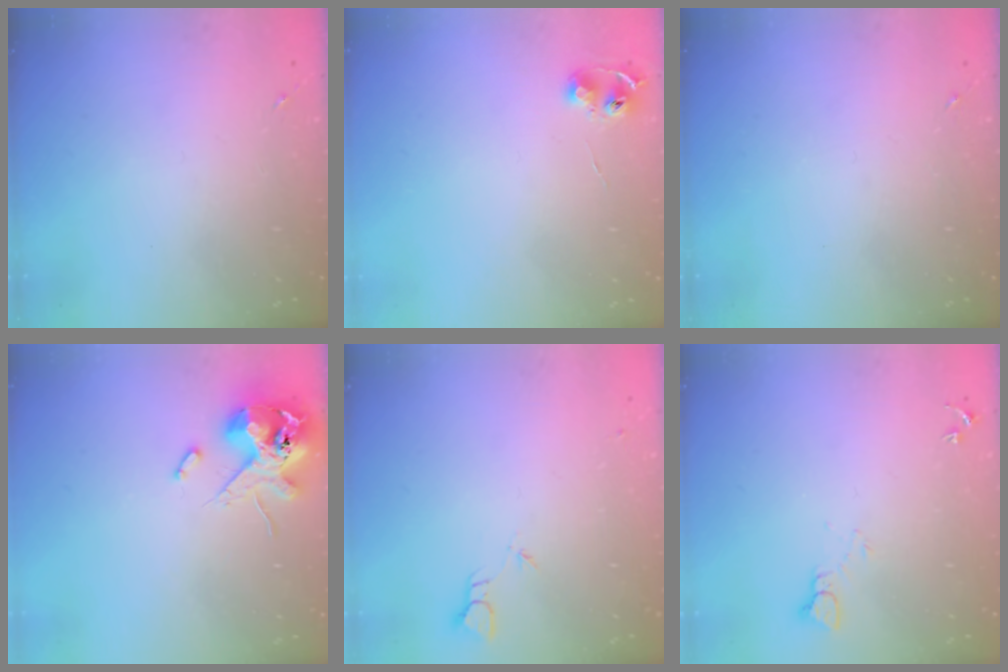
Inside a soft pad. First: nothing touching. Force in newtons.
{"total": 6.4, "press": 6.4, "slide": 0.7}
{"total": 0.0}
{"total": 13.1, "press": 12.9, "slide": 2.2}
{"total": 2.0, "press": 2.0, "slide": 0.1}
{"total": 4.2, "press": 4.1, "slide": 0.4}